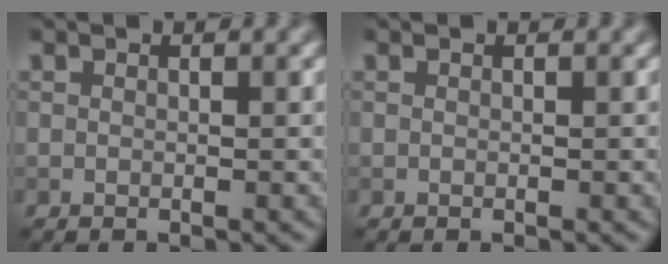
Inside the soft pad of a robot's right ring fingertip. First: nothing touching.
{"total": 0.0}